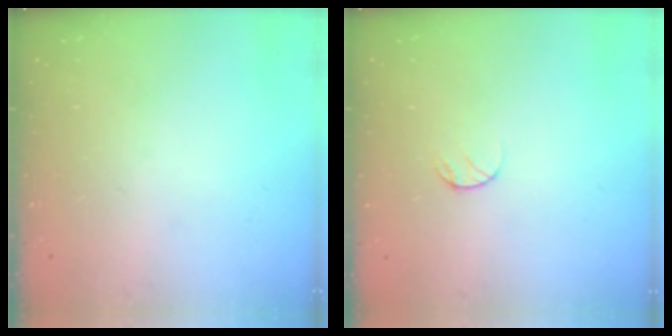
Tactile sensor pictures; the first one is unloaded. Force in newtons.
{"total": 5.1, "press": 5.1, "slide": 0.4}